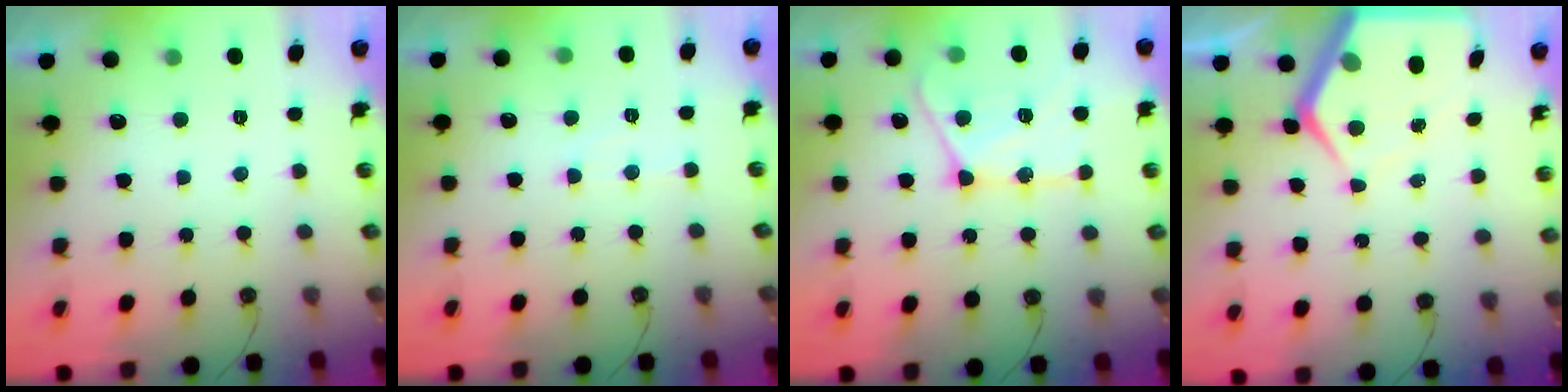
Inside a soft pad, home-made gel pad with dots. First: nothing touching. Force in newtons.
{"total": 5.5, "press": 5.5, "slide": 0.8}
{"total": 18.6, "press": 18.5, "slide": 1.7}
{"total": 9.0, "press": 8.9, "slide": 0.8}